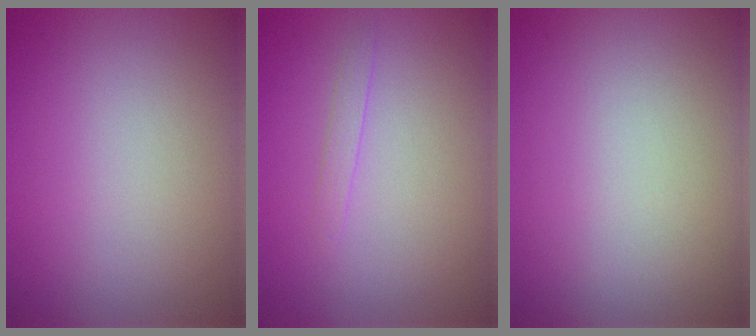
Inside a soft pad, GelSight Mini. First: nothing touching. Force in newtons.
{"total": 0.8, "press": 0.8, "slide": 0.1}
{"total": 0.0}